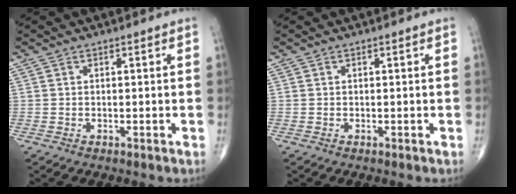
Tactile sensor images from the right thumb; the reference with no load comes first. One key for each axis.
{"total": 0.0}